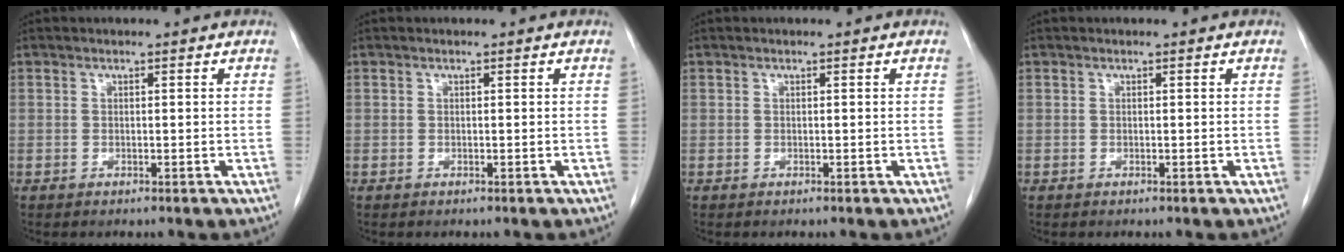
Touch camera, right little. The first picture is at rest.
{"total": 0.0}
{"total": 0.0}
{"total": 0.0}